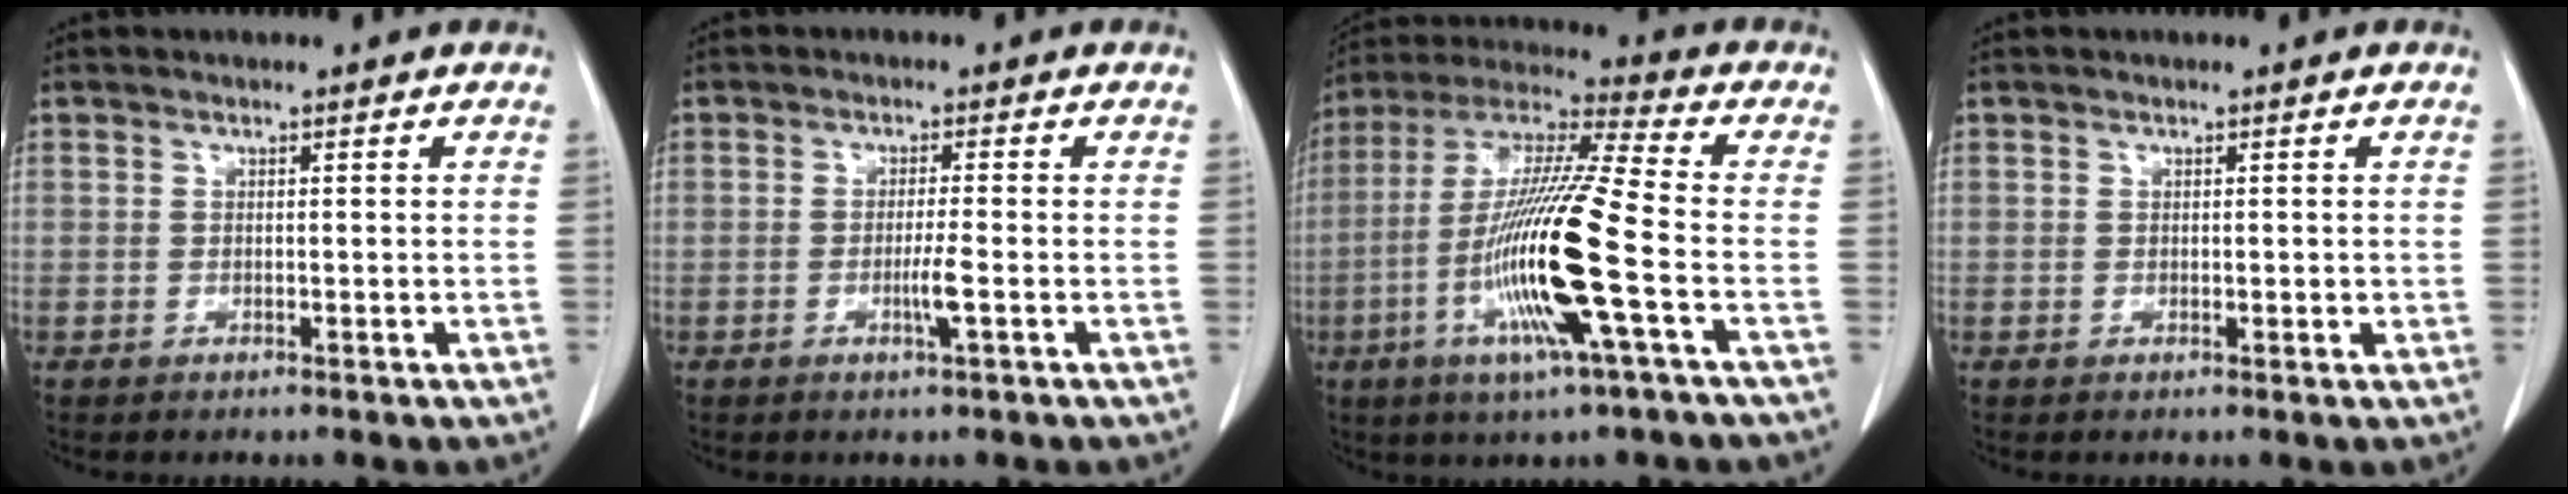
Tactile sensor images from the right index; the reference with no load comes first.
{"total": 2.8, "force": [-0.9, -0.3, 2.7], "torque": [-0.052, -0.005, -0.016]}
{"total": 17.9, "force": [-4.9, 0.1, 17.2], "torque": [-0.350, -0.015, -0.101]}
{"total": 0.9, "force": [0.1, 0.6, 0.7], "torque": [-0.005, -0.001, 0.003]}